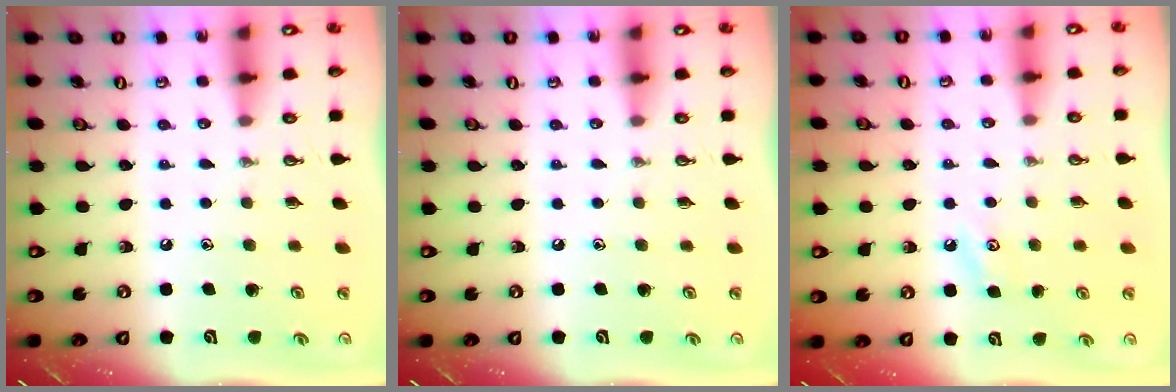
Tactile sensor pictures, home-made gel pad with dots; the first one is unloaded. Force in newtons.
{"total": 0.0}
{"total": 3.7, "press": 3.7, "slide": 0.5}